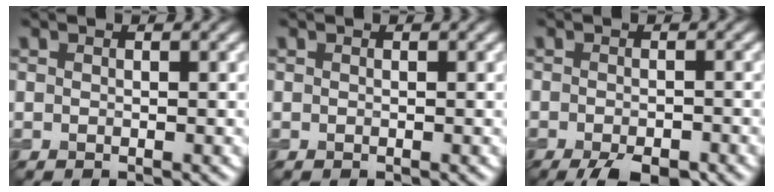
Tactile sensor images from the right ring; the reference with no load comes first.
{"total": 0.0}
{"total": 4.4, "force": [-3.1, 1.4, 2.9], "torque": [-0.045, -0.006, -0.049]}